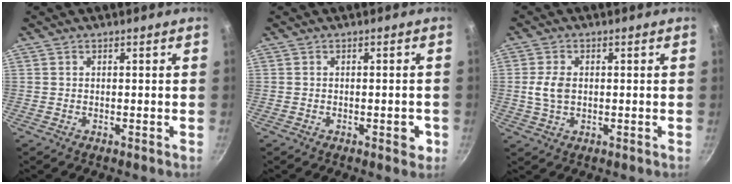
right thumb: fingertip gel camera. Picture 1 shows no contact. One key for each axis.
{"total": 3.0, "fx": -1.1, "fy": 1.3, "fz": 2.5, "tx": -0.022, "ty": 0.003, "tz": -0.015}
{"total": 4.7, "fx": 0.2, "fy": 3.1, "fz": 3.5, "tx": -0.069, "ty": 0.004, "tz": 0.002}